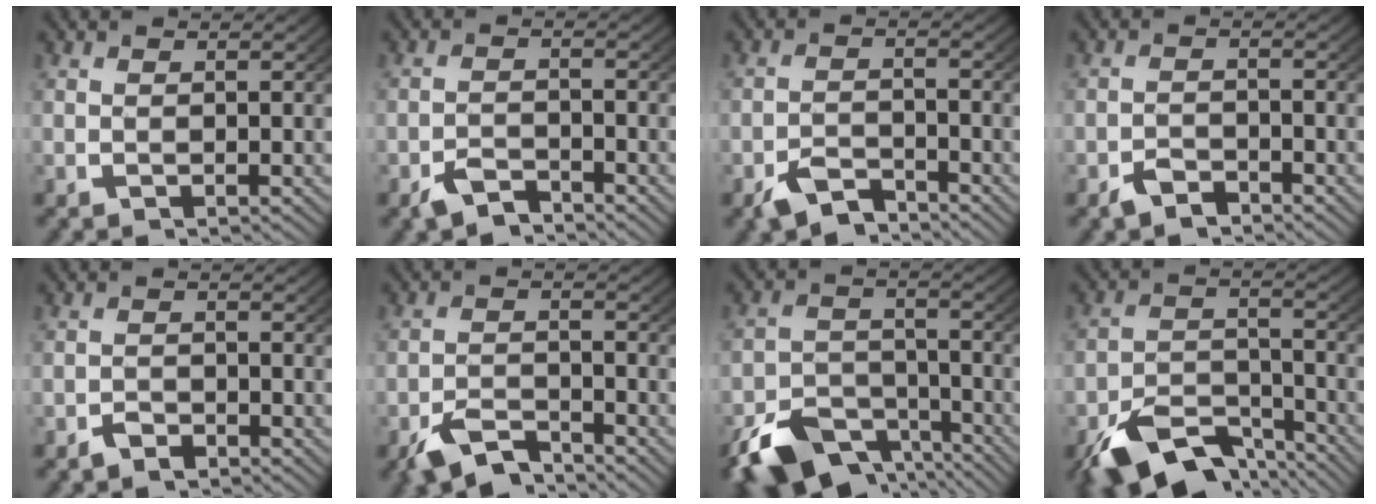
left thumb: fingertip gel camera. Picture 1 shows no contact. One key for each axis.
{"total": 2.6, "fx": -2.3, "fy": 0.9, "fz": 0.7, "tx": -0.010, "ty": -0.009, "tz": -0.042}
{"total": 3.7, "fx": -3.2, "fy": 1.4, "fz": 1.3, "tx": -0.020, "ty": -0.014, "tz": -0.055}
{"total": 2.1, "fx": -1.9, "fy": 0.8, "fz": 0.5, "tx": -0.005, "ty": -0.007, "tz": -0.033}
{"total": 1.4, "fx": -1.2, "fy": 0.6, "fz": 0.3, "tx": -0.003, "ty": -0.005, "tz": -0.022}
{"total": 4.6, "fx": -3.7, "fy": 1.8, "fz": 2.1, "tx": -0.033, "ty": -0.014, "tz": -0.064}
{"total": 8.7, "fx": -6.0, "fy": 4.7, "fz": 4.2, "tx": -0.069, "ty": -0.030, "tz": -0.100}
{"total": 9.2, "fx": -6.5, "fy": 4.4, "fz": 4.8, "tx": -0.078, "ty": -0.029, "tz": -0.104}